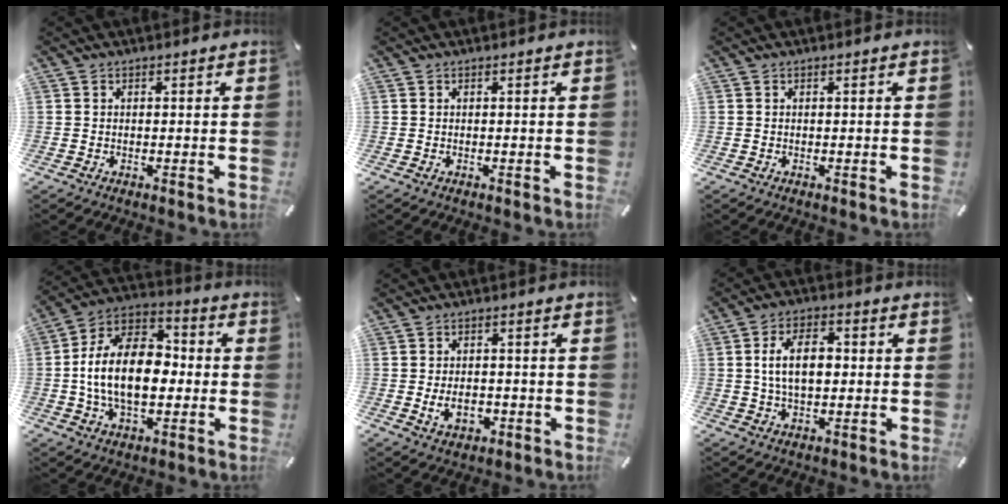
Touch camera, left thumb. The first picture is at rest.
{"total": 0.0}
{"total": 0.0}
{"total": 18.2, "force": [-1.6, 11.9, 13.7], "torque": [-0.270, 0.008, -0.038]}
{"total": 5.6, "force": [-1.4, 3.9, 3.8], "torque": [-0.059, -0.002, -0.027]}
{"total": 9.9, "force": [0.8, 6.1, 7.8], "torque": [-0.144, 0.004, 0.005]}